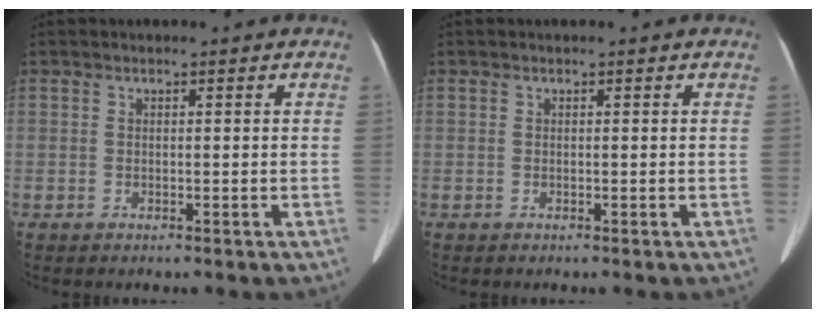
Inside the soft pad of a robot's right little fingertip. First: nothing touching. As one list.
[{"total": 0.0}]